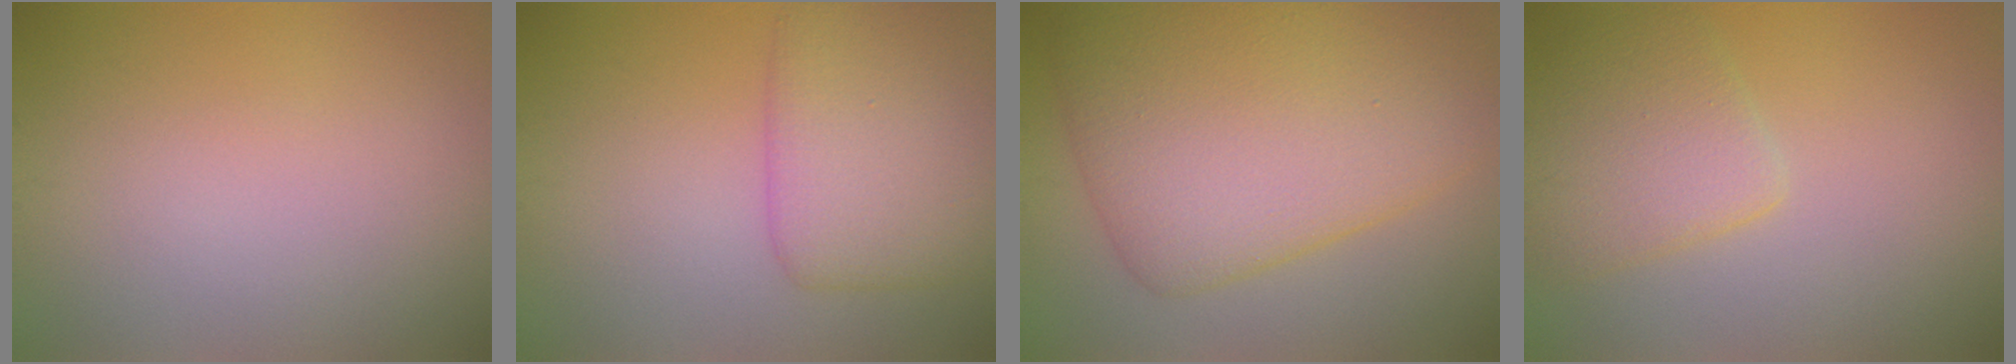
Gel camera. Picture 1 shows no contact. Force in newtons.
{"total": 5.5, "press": 5.5, "slide": 0.1}
{"total": 10.2, "press": 10.1, "slide": 0.3}
{"total": 3.9, "press": 3.9, "slide": 0.4}